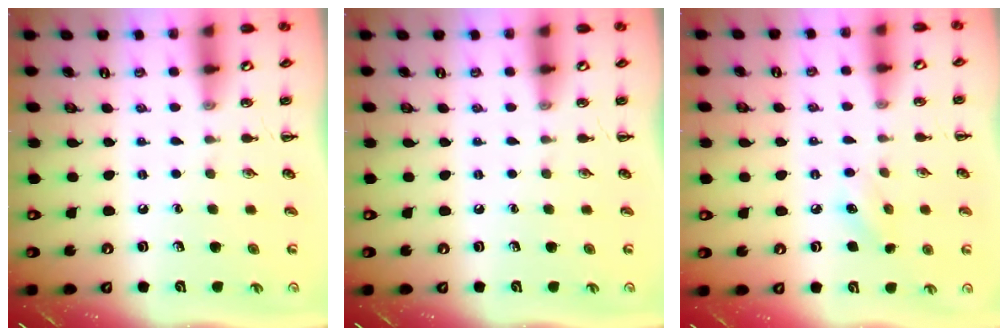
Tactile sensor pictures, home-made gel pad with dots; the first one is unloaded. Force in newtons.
{"total": 0.0}
{"total": 5.0, "press": 4.8, "slide": 1.3}